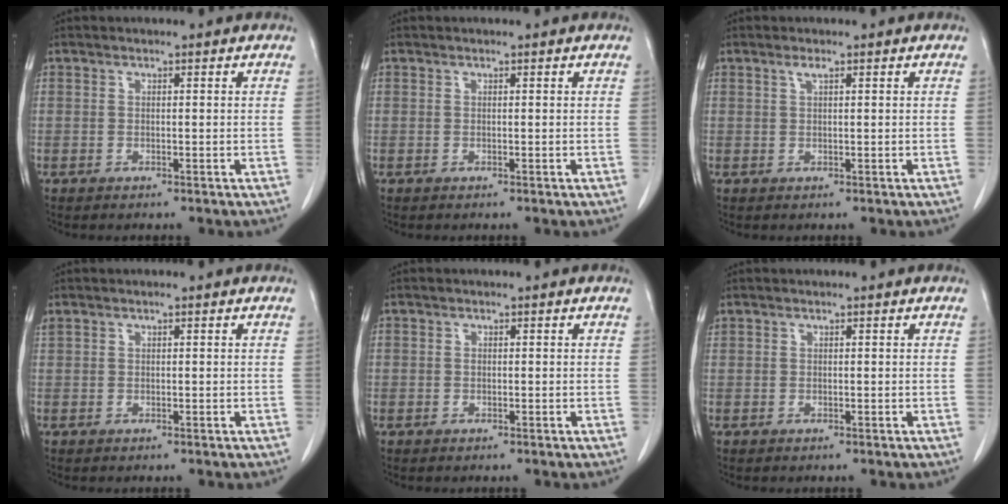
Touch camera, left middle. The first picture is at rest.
{"total": 0.0}
{"total": 1.0, "force": [0.6, 0.0, 0.8], "torque": [-0.020, 0.001, 0.011]}
{"total": 0.8, "force": [0.6, 0.4, 0.4], "torque": [-0.017, 0.016, 0.014]}
{"total": 0.6, "force": [0.0, 0.6, 0.1], "torque": [0.001, 0.003, -0.001]}
{"total": 0.0}